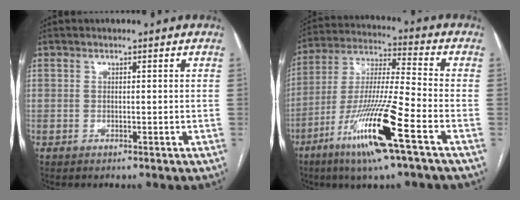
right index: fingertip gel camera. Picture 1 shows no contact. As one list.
[{"total": 16.3, "force": [-8.0, 0.1, 14.2], "torque": [-0.291, -0.025, -0.149]}]